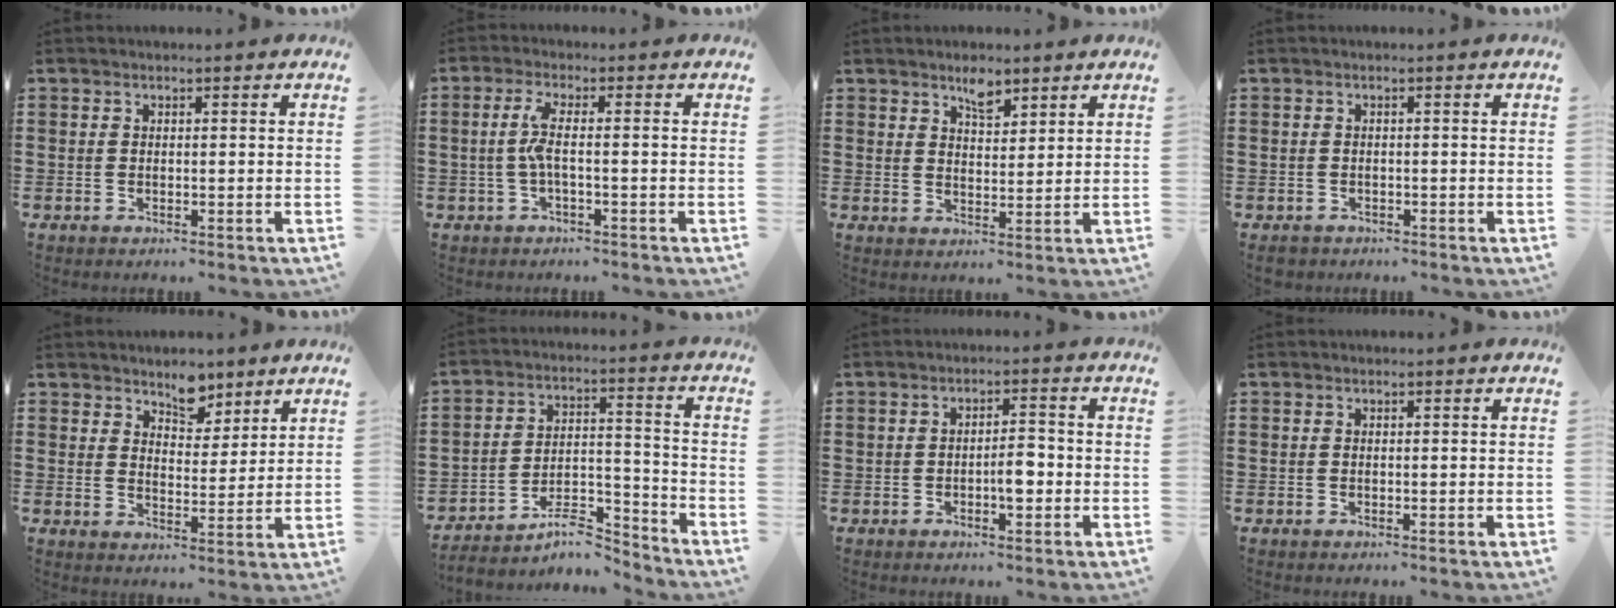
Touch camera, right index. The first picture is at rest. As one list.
[{"total": 4.2, "force": [-0.7, 0.2, 4.1], "torque": [-0.090, -0.006, -0.021]}, {"total": 3.6, "force": [2.8, 1.3, 1.9], "torque": [-0.034, 0.001, 0.049]}, {"total": 1.0, "force": [-0.9, 0.4, 0.1], "torque": [-0.006, 0.001, -0.021]}, {"total": 5.5, "force": [4.6, 2.6, 1.6], "torque": [-0.031, -0.009, 0.083]}, {"total": 7.7, "force": [-6.7, 2.0, 3.1], "torque": [-0.048, 0.014, -0.126]}, {"total": 3.8, "force": [-0.9, 1.4, 3.5], "torque": [-0.061, 0.007, -0.017]}, {"total": 0.0}]